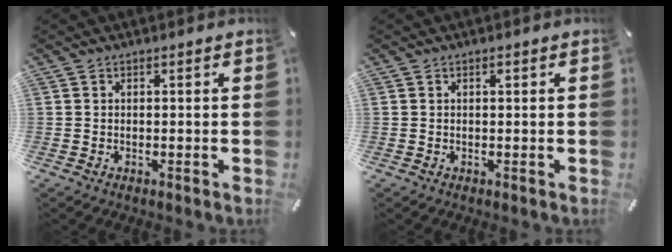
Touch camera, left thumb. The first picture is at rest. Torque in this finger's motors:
{"motor_torque": [0.05, 0.49, 0.01, -0.30, 0.06]}